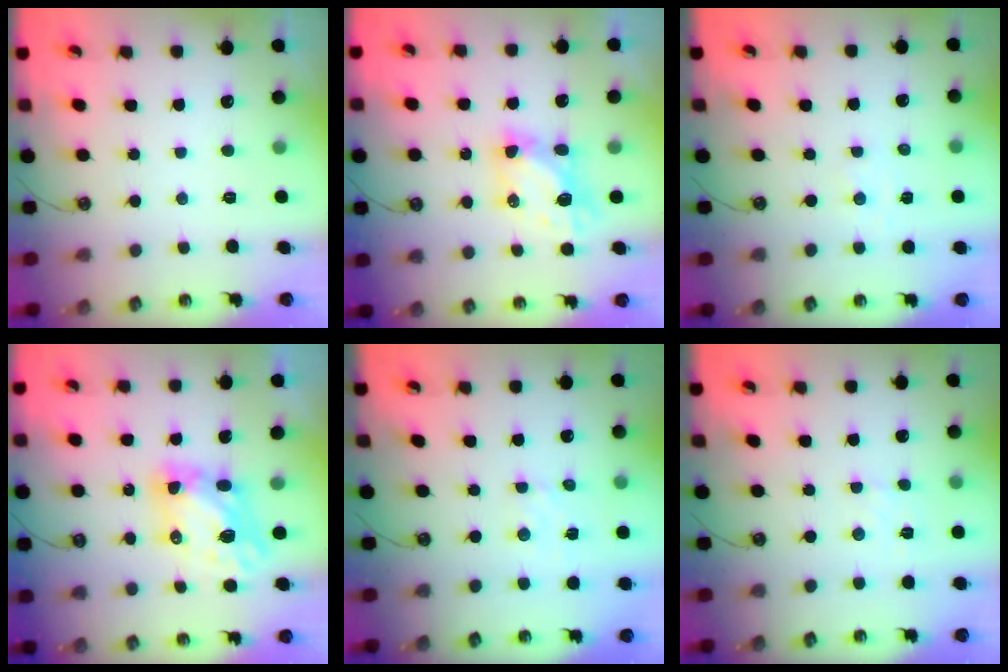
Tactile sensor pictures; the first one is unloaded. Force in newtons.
{"total": 6.0, "press": 6.0, "slide": 0.1}
{"total": 1.4, "press": 1.4, "slide": 0.4}
{"total": 7.0, "press": 7.0, "slide": 0.5}
{"total": 3.3, "press": 3.2, "slide": 0.4}
{"total": 2.5, "press": 2.5, "slide": 0.4}